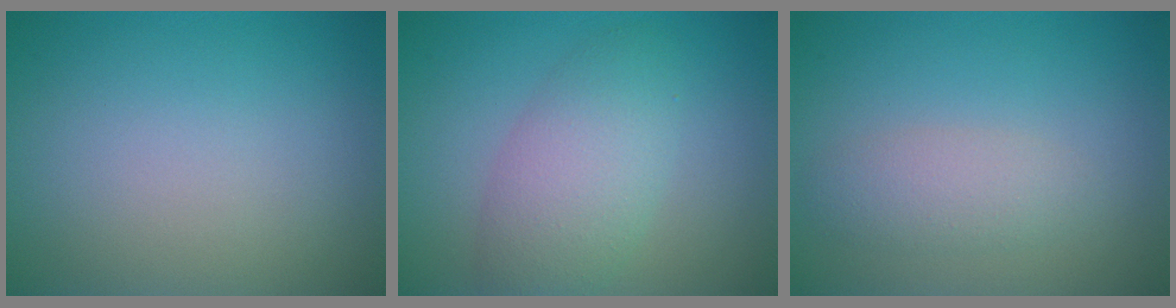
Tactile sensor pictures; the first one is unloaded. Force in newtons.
{"total": 4.6, "press": 4.6, "slide": 0.1}
{"total": 2.3, "press": 2.3, "slide": 0.1}